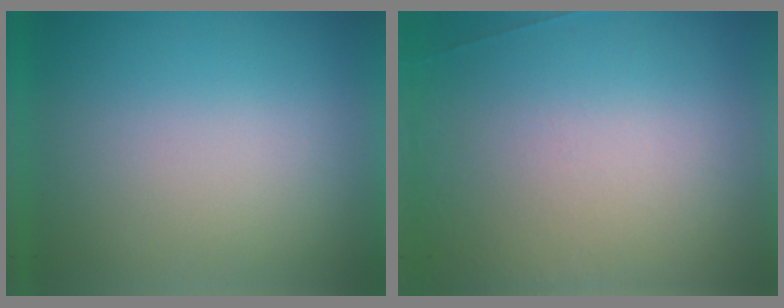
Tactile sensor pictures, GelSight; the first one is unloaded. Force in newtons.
{"total": 5.7}